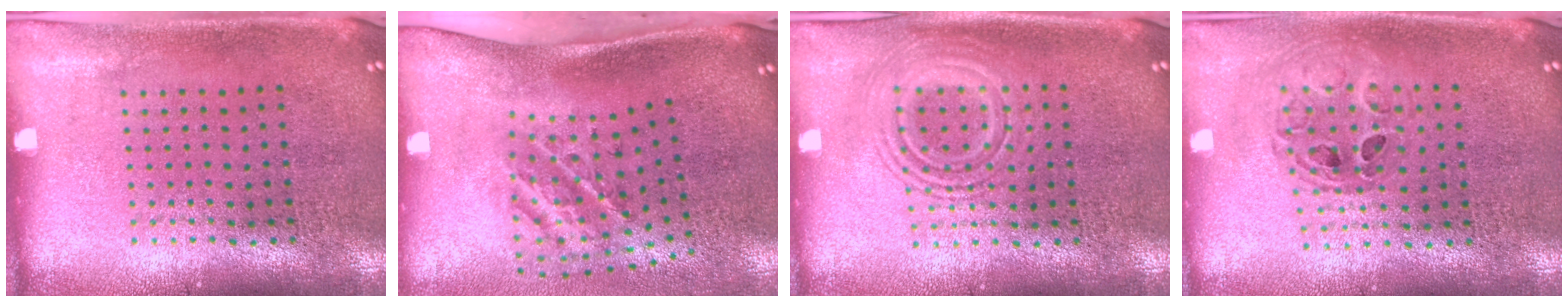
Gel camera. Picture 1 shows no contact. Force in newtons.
{"total": 2.3, "press": 1.4, "slide": 1.8}
{"total": 2.7, "press": 2.6, "slide": 0.4}
{"total": 0.7, "press": 0.7, "slide": 0.2}